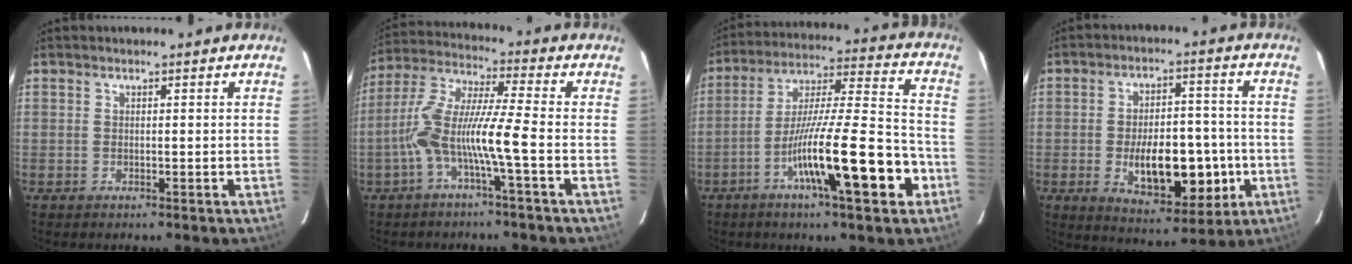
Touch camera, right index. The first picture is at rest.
{"total": 10.3, "force": [-3.3, -0.3, 9.8], "torque": [-0.206, 0.022, -0.069]}
{"total": 17.9, "force": [-7.3, 1.4, 16.3], "torque": [-0.273, -0.004, -0.119]}
{"total": 13.5, "force": [-3.0, 6.3, 11.5], "torque": [-0.178, 0.008, -0.035]}